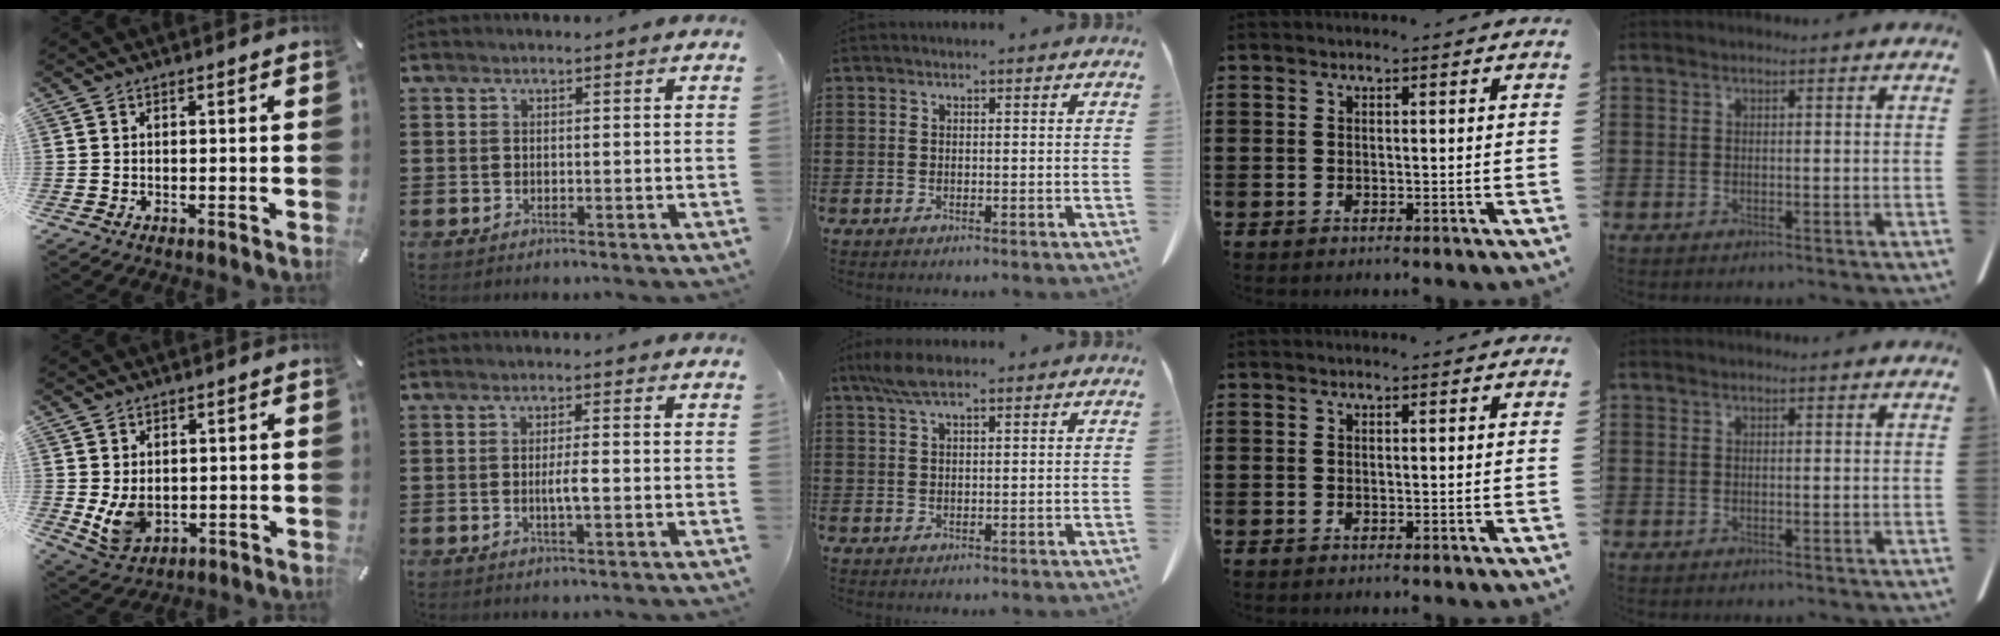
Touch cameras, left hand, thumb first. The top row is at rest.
{"thumb": {"total": 6.7, "force": [1.1, 5.5, 3.7], "torque": [-0.078, -0.005, 0.022]}, "index": {"total": 2.7, "force": [-0.4, 0.4, 2.7], "torque": [-0.049, -0.001, -0.007]}, "middle": {"total": 4.3, "force": [2.6, 1.1, 3.3], "torque": [-0.069, 0.005, 0.047]}}